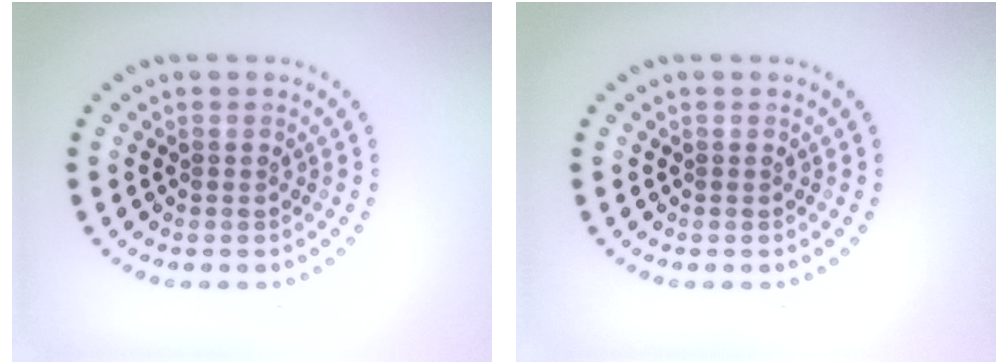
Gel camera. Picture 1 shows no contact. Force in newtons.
{"total": 0.0}